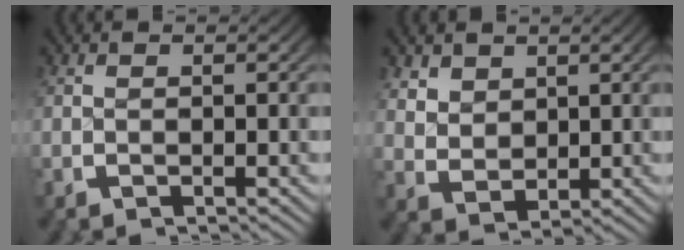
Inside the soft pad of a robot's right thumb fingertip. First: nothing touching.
{"total": 3.6, "force": [1.2, 2.9, 1.8], "torque": [-0.041, -0.023, 0.036]}